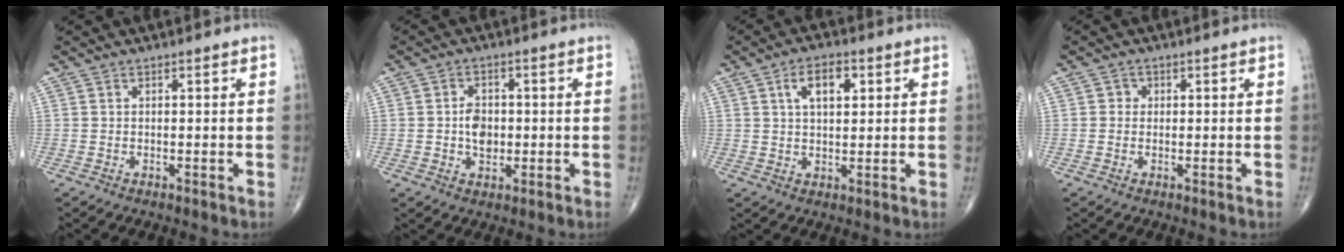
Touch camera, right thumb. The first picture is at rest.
{"total": 4.8, "force": [-0.3, 3.4, 3.4], "torque": [-0.041, 0.001, -0.006]}
{"total": 6.5, "force": [2.3, 3.4, 5.1], "torque": [-0.075, -0.001, 0.037]}
{"total": 1.5, "force": [0.1, 1.4, 0.4], "torque": [0.002, 0.004, -0.002]}